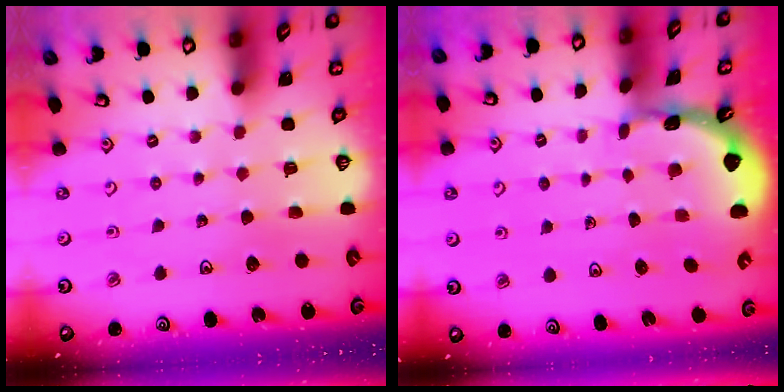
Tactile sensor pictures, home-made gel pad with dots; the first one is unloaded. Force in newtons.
{"total": 1.8, "press": 1.8, "slide": 0.2}